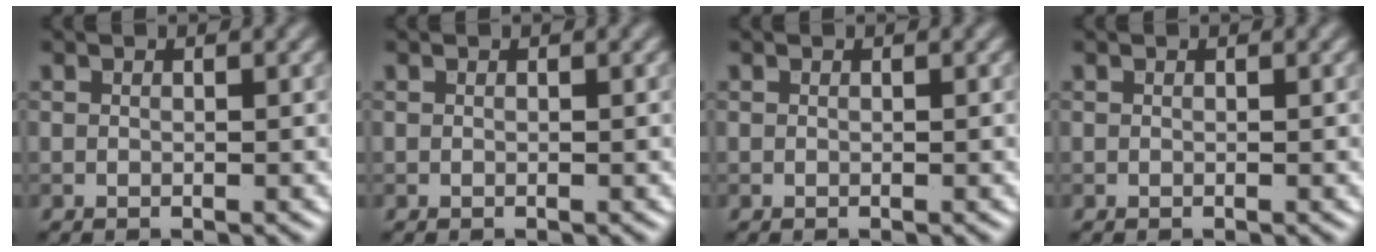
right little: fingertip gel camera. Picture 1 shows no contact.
{"total": 0.0}
{"total": 0.0}
{"total": 0.0}